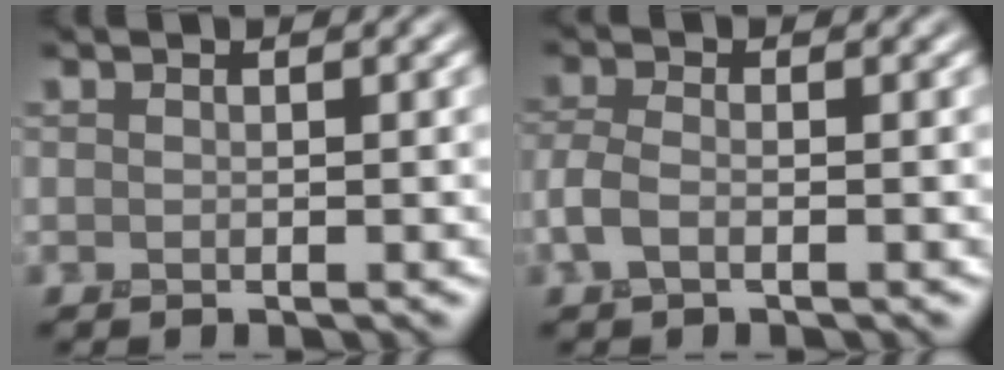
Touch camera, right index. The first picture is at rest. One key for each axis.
{"total": 2.0, "fx": -1.0, "fy": 0.9, "fz": 1.6, "tx": -0.042, "ty": 0.003, "tz": -0.027}